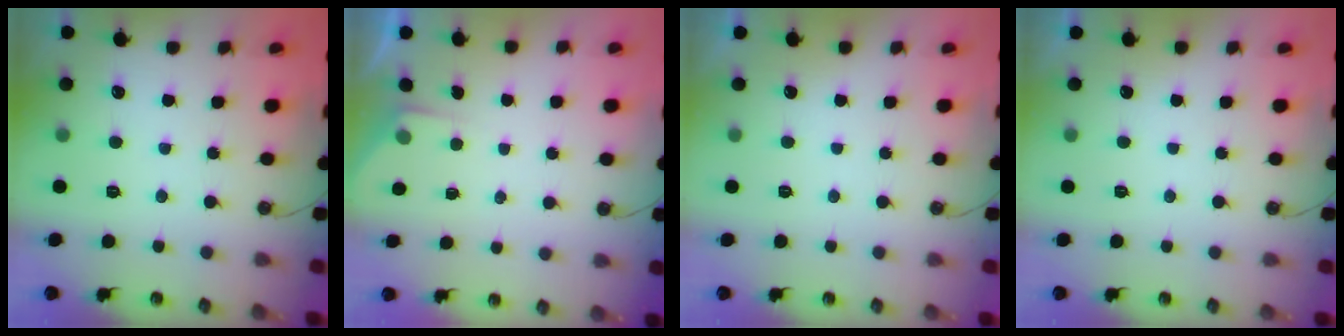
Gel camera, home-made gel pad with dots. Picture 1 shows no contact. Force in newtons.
{"total": 2.7, "press": 2.7, "slide": 0.4}
{"total": 0.0}
{"total": 0.0}